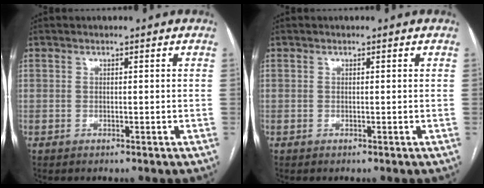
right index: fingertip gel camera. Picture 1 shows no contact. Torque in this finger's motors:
{"motor_torque": [-0.02, 0.01, 0.03, 0.01]}